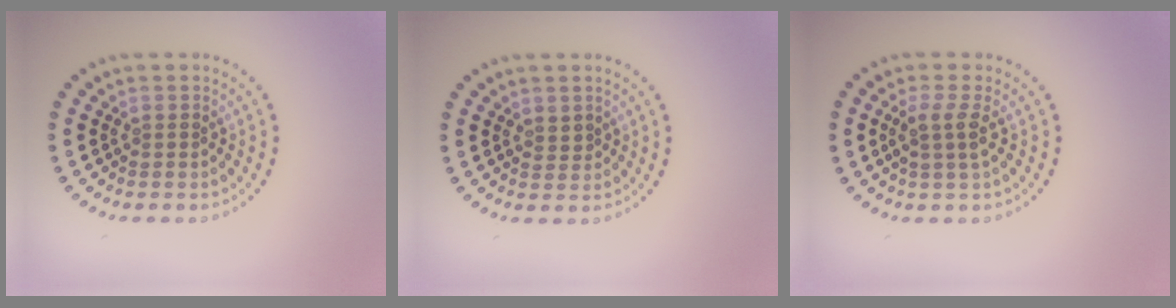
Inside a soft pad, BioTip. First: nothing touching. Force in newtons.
{"total": 0.7, "press": 0.5, "slide": 0.6}
{"total": 2.1, "press": 1.6, "slide": 1.3}